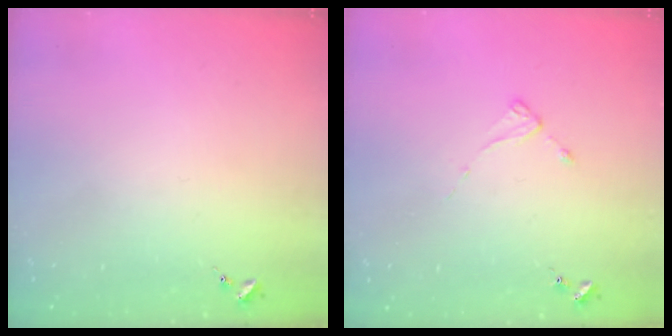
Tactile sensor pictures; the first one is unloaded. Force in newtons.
{"total": 2.0, "press": 2.0, "slide": 0.3}